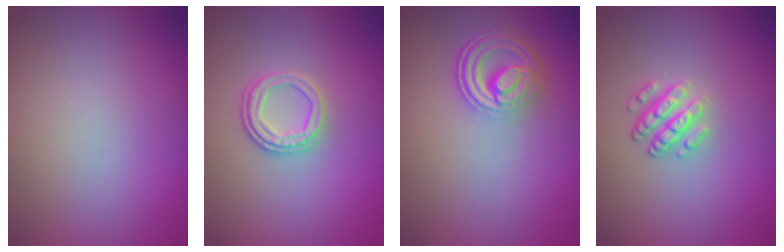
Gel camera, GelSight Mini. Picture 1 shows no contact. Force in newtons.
{"total": 2.6, "press": 2.3, "slide": 1.1}
{"total": 4.5, "press": 3.5, "slide": 2.8}
{"total": 2.6, "press": 2.4, "slide": 1.1}